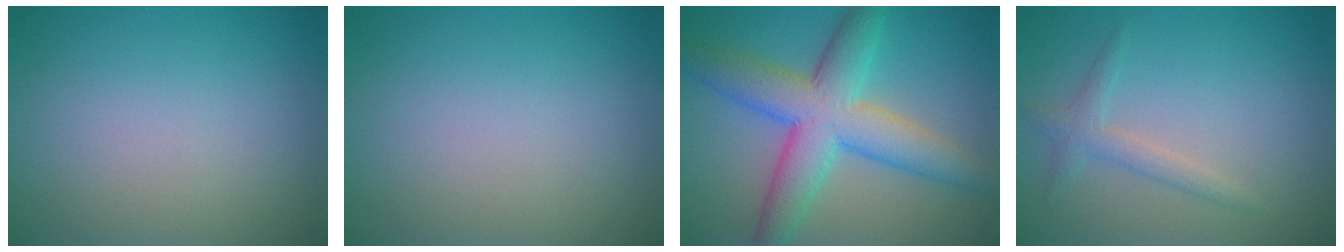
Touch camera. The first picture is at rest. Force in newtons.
{"total": 0.0}
{"total": 8.4, "press": 8.4, "slide": 0.3}
{"total": 1.9, "press": 1.9, "slide": 0.0}